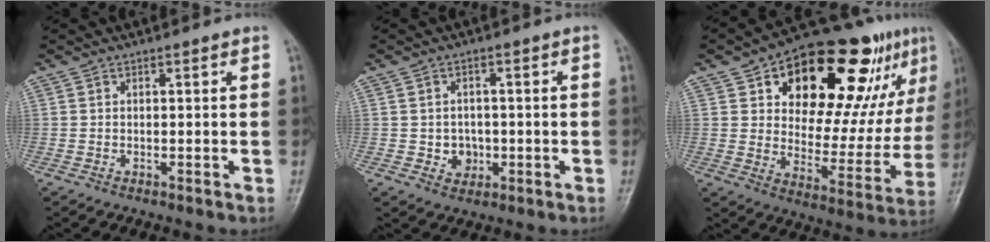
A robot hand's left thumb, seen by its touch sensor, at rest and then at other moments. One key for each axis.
{"total": 4.0, "fx": -0.8, "fy": 3.6, "fz": 1.6, "tx": -0.001, "ty": 0.006, "tz": -0.008}
{"total": 26.8, "fx": 12.8, "fy": 12.9, "fz": 19.6, "tx": -0.232, "ty": -0.008, "tz": 0.197}